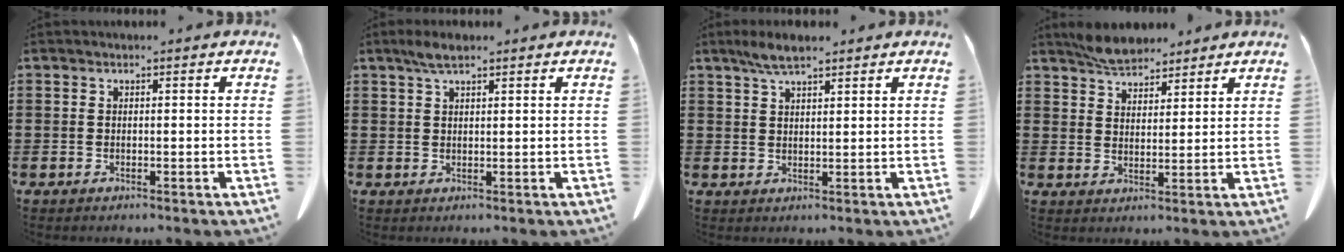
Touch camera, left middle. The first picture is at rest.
{"total": 2.5, "force": [1.6, 0.8, 1.7], "torque": [-0.038, 0.005, 0.029]}
{"total": 4.0, "force": [2.8, 1.2, 2.6], "torque": [-0.057, 0.005, 0.053]}
{"total": 4.9, "force": [4.6, 1.5, 1.1], "torque": [-0.035, -0.006, 0.088]}